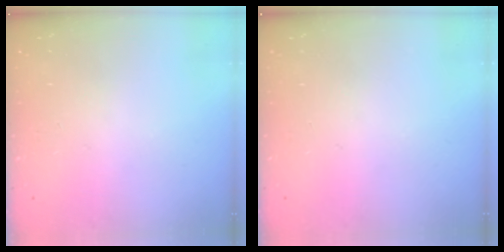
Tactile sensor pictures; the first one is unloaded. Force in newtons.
{"total": 0.0}